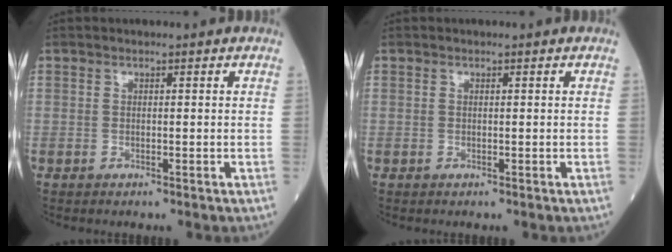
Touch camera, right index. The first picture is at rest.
{"total": 0.0}